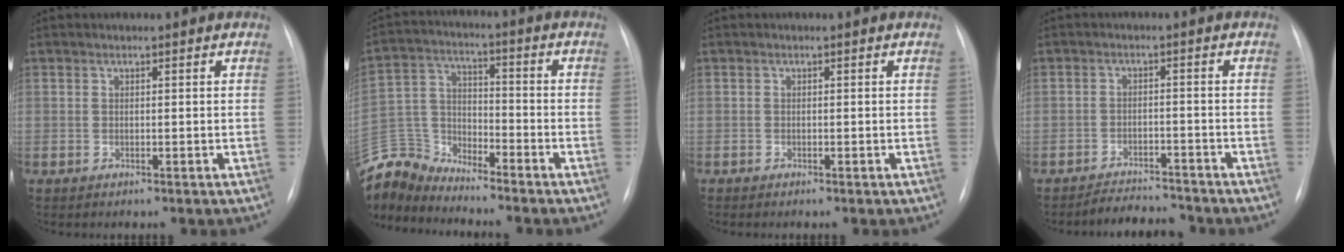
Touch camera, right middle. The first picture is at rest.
{"total": 10.3, "force": [-10.2, 1.2, -0.3], "torque": [-0.009, 0.030, -0.204]}
{"total": 0.6, "force": [-0.5, 0.1, 0.4], "torque": [-0.010, -0.003, -0.005]}
{"total": 5.2, "force": [-5.1, 0.9, 0.4], "torque": [-0.008, -0.003, -0.078]}